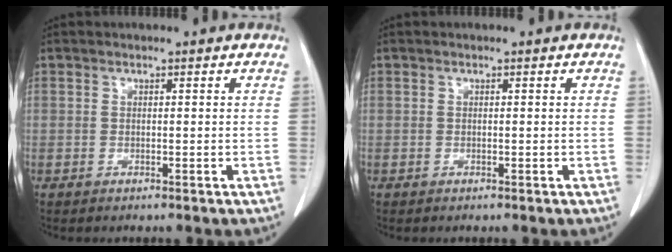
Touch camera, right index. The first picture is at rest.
{"total": 0.0}